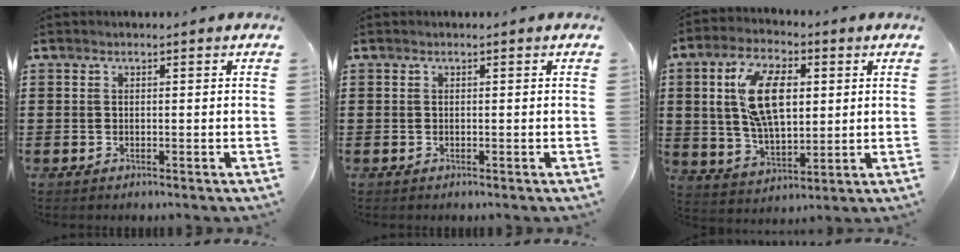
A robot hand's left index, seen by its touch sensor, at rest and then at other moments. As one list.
[{"total": 0.0}, {"total": 12.0, "force": [3.1, 6.0, 10.0], "torque": [-0.208, 0.009, 0.050]}]